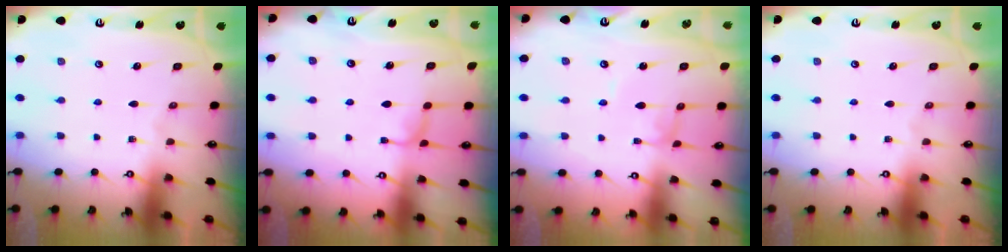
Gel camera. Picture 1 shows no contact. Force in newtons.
{"total": 2.0, "press": 1.9, "slide": 0.5}
{"total": 2.2, "press": 2.2, "slide": 0.1}
{"total": 0.0}